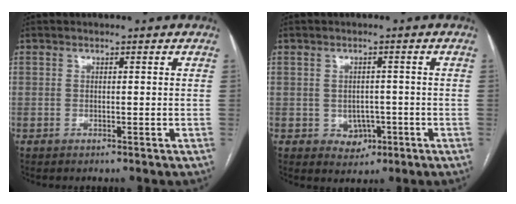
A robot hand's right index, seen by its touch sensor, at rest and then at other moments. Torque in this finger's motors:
{"motor_torque": [0.62, -0.07, 0.13, 0.02]}